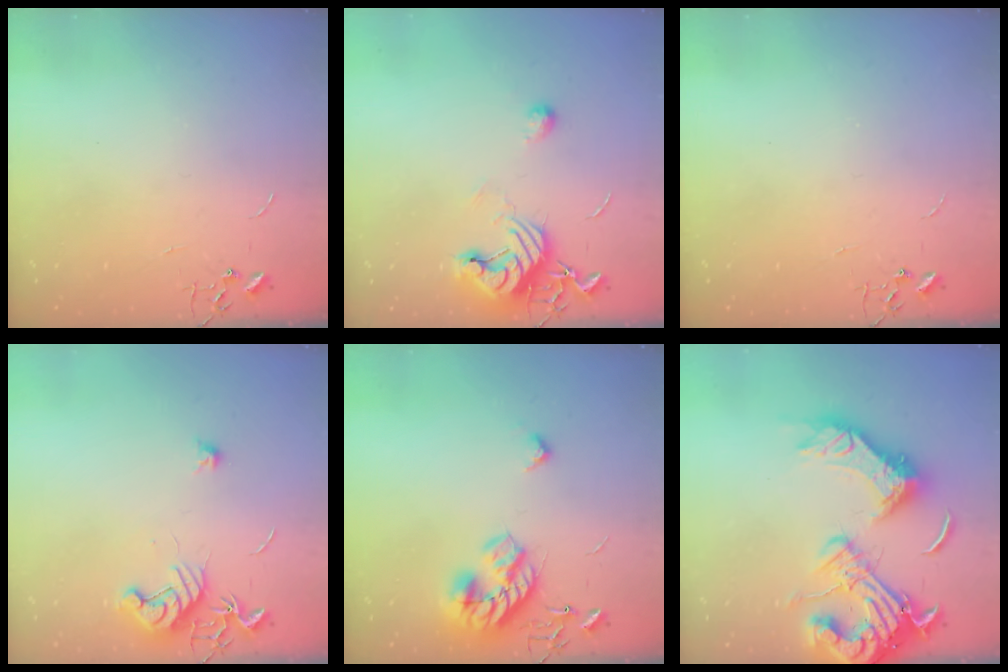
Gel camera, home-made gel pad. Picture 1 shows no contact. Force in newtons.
{"total": 11.9, "press": 11.8, "slide": 0.5}
{"total": 0.0}
{"total": 10.1, "press": 10.1, "slide": 0.7}
{"total": 16.4, "press": 16.4, "slide": 0.6}
{"total": 25.4, "press": 25.1, "slide": 3.8}